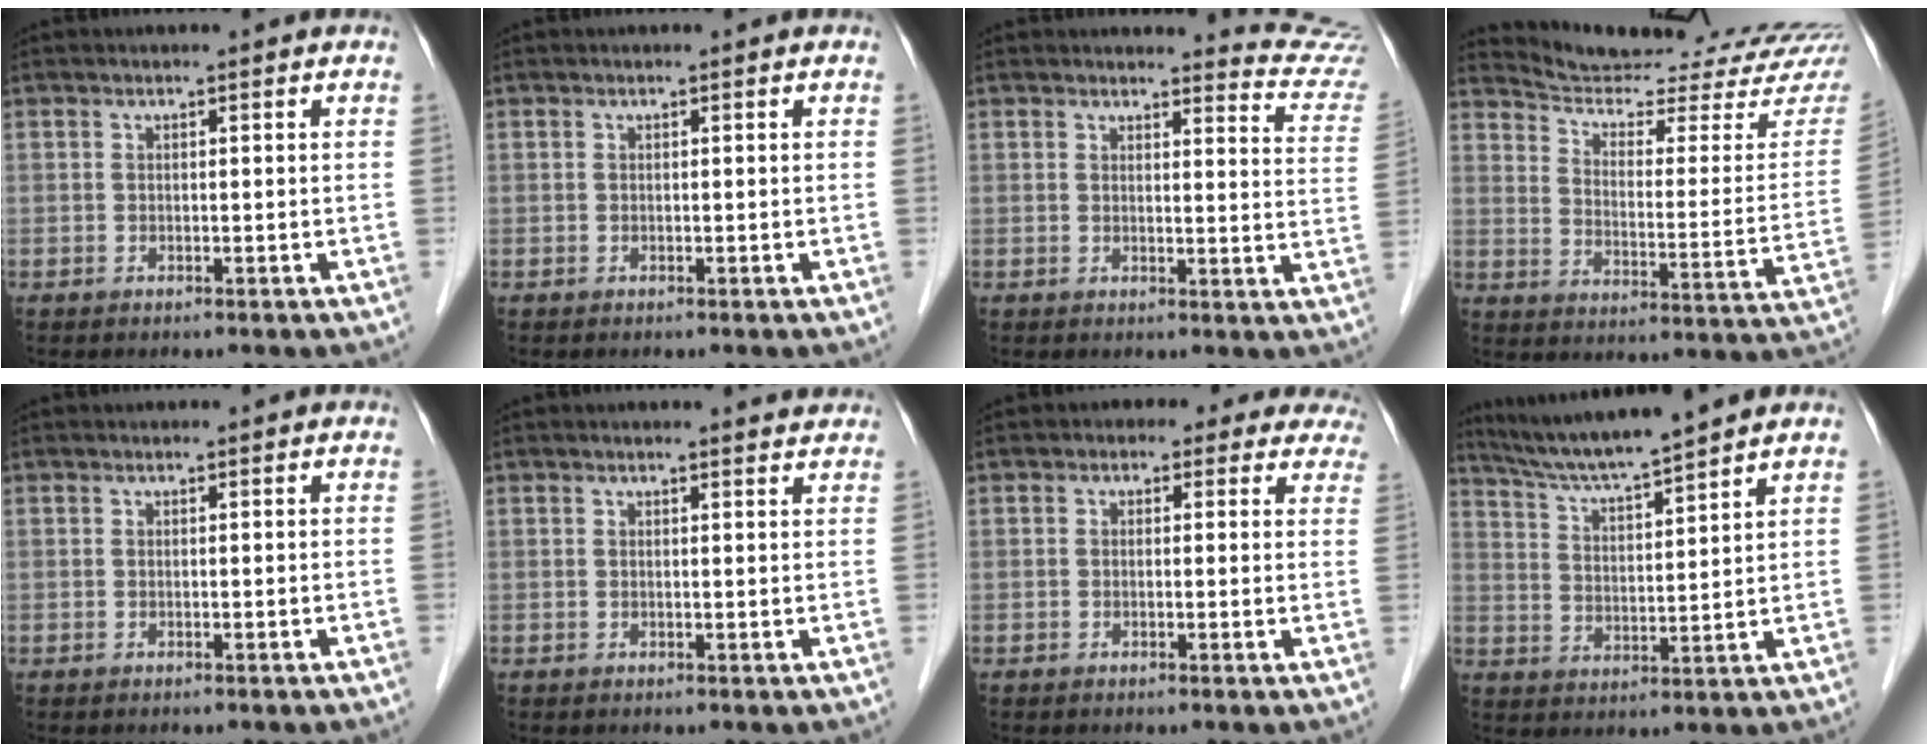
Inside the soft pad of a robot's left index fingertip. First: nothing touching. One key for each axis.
{"total": 0.0}
{"total": 9.1, "fx": 9.1, "fy": 0.0, "fz": -0.3, "tx": 0.020, "ty": -0.087, "tz": 0.070}
{"total": 22.4, "fx": 21.2, "fy": 1.6, "fz": 7.1, "tx": -0.103, "ty": -0.083, "tz": 0.274}
{"total": 0.0}
{"total": 2.6, "fx": 2.5, "fy": 0.2, "fz": 0.5, "tx": -0.011, "ty": -0.002, "tz": 0.019}
{"total": 7.3, "fx": 5.8, "fy": 4.0, "fz": 1.8, "tx": 0.006, "ty": 0.015, "tz": 0.043}
{"total": 10.7, "fx": 9.6, "fy": -1.1, "fz": 4.5, "tx": -0.084, "ty": 0.012, "tz": 0.170}